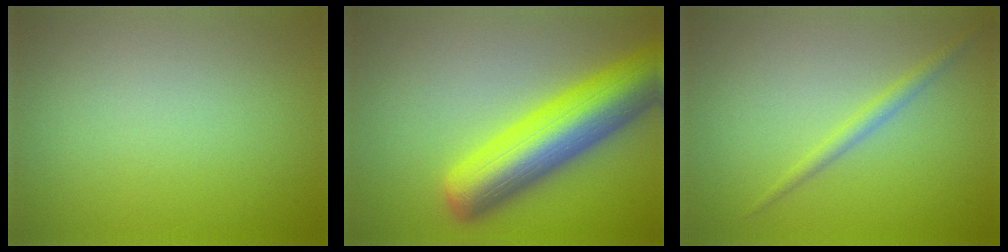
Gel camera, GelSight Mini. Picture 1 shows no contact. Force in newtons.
{"total": 10.1, "press": 10.1, "slide": 0.4}
{"total": 1.5, "press": 1.5, "slide": 0.1}